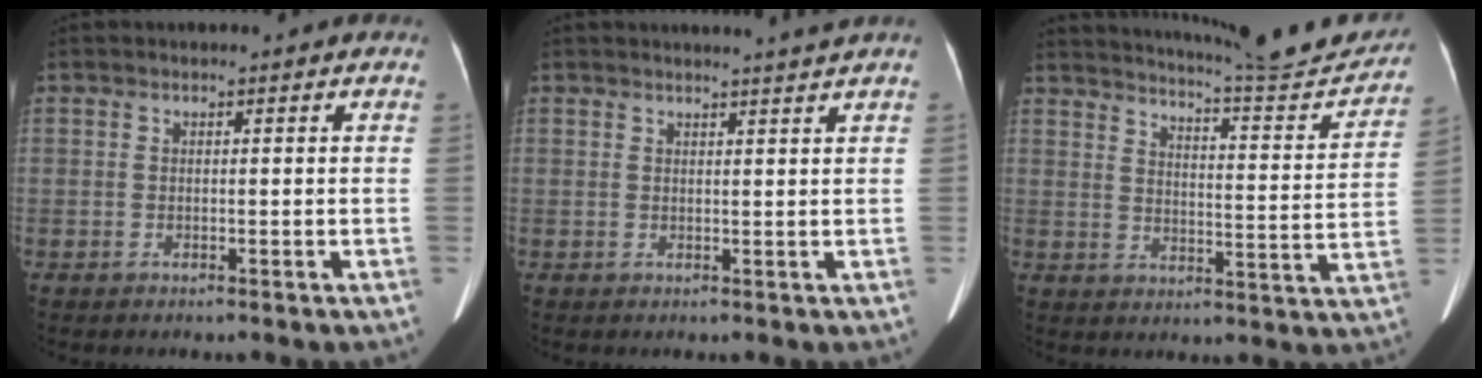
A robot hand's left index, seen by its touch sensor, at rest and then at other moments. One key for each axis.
{"total": 3.2, "fx": 2.8, "fy": -1.1, "fz": 1.1, "tx": -0.016, "ty": -0.005, "tz": 0.033}
{"total": 18.4, "fx": 17.5, "fy": 0.2, "fz": 5.7, "tx": -0.087, "ty": -0.056, "tz": 0.224}